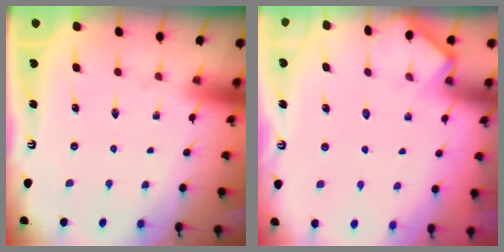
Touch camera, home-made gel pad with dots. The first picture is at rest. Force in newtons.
{"total": 7.1, "press": 7.0, "slide": 0.3}